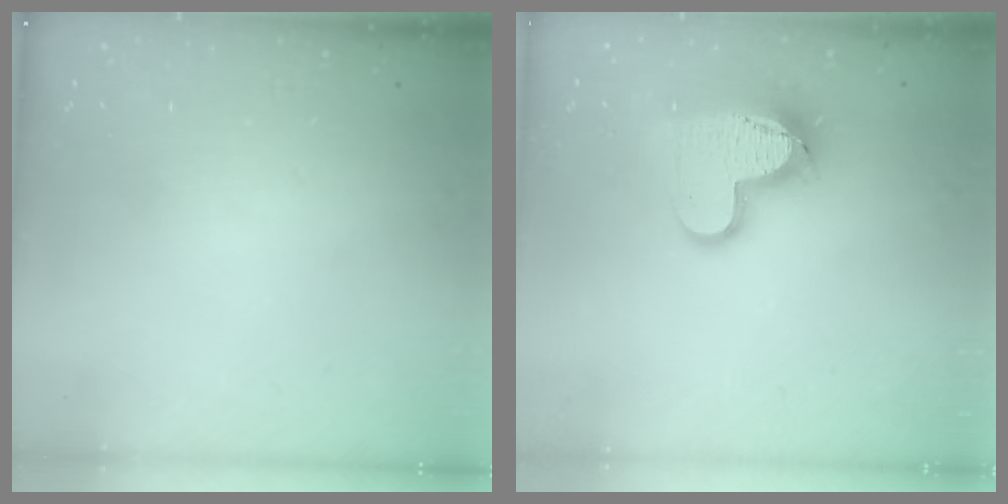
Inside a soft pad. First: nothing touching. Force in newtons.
{"total": 15.0, "press": 15.0, "slide": 1.0}